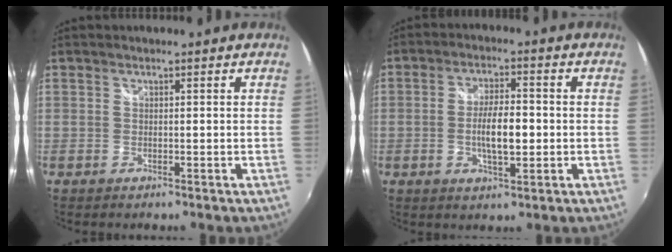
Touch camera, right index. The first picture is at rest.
{"total": 7.5, "force": [-1.1, 2.4, 7.0], "torque": [-0.130, 0.000, -0.017]}